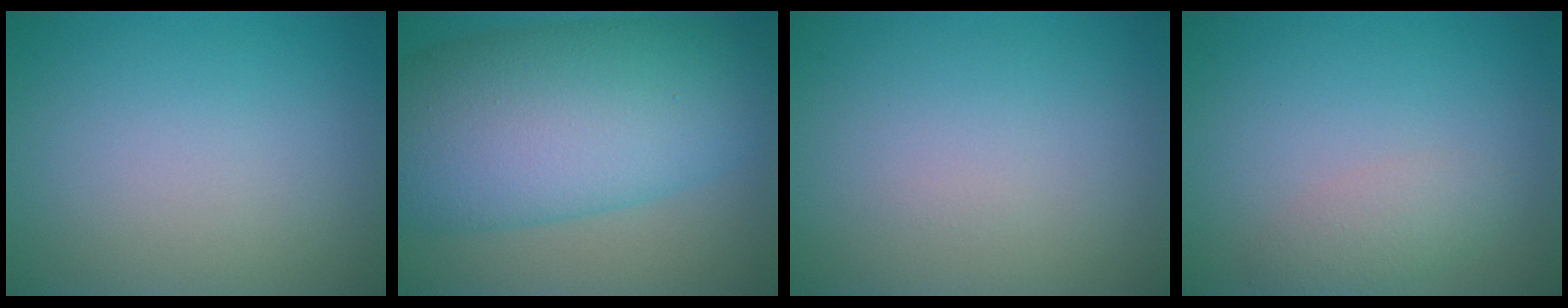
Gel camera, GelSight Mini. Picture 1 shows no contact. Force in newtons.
{"total": 13.4, "press": 13.4, "slide": 0.2}
{"total": 0.0}
{"total": 2.0, "press": 2.0, "slide": 0.0}